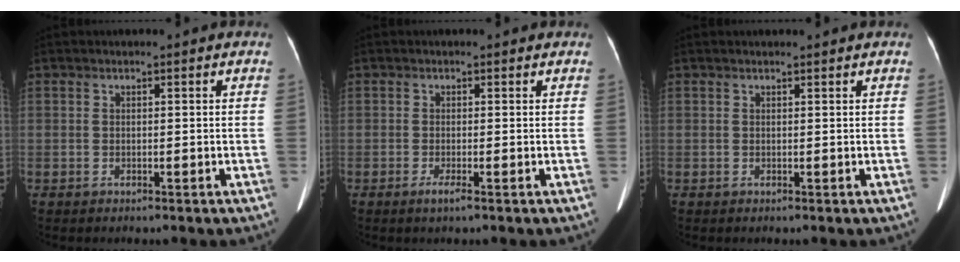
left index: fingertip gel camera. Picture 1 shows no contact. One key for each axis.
{"total": 2.0, "fx": 0.0, "fy": 0.4, "fz": 2.0, "tx": -0.036, "ty": -0.002, "tz": -0.003}
{"total": 2.5, "fx": 2.3, "fy": 0.0, "fz": 0.8, "tx": -0.006, "ty": 0.002, "tz": 0.026}